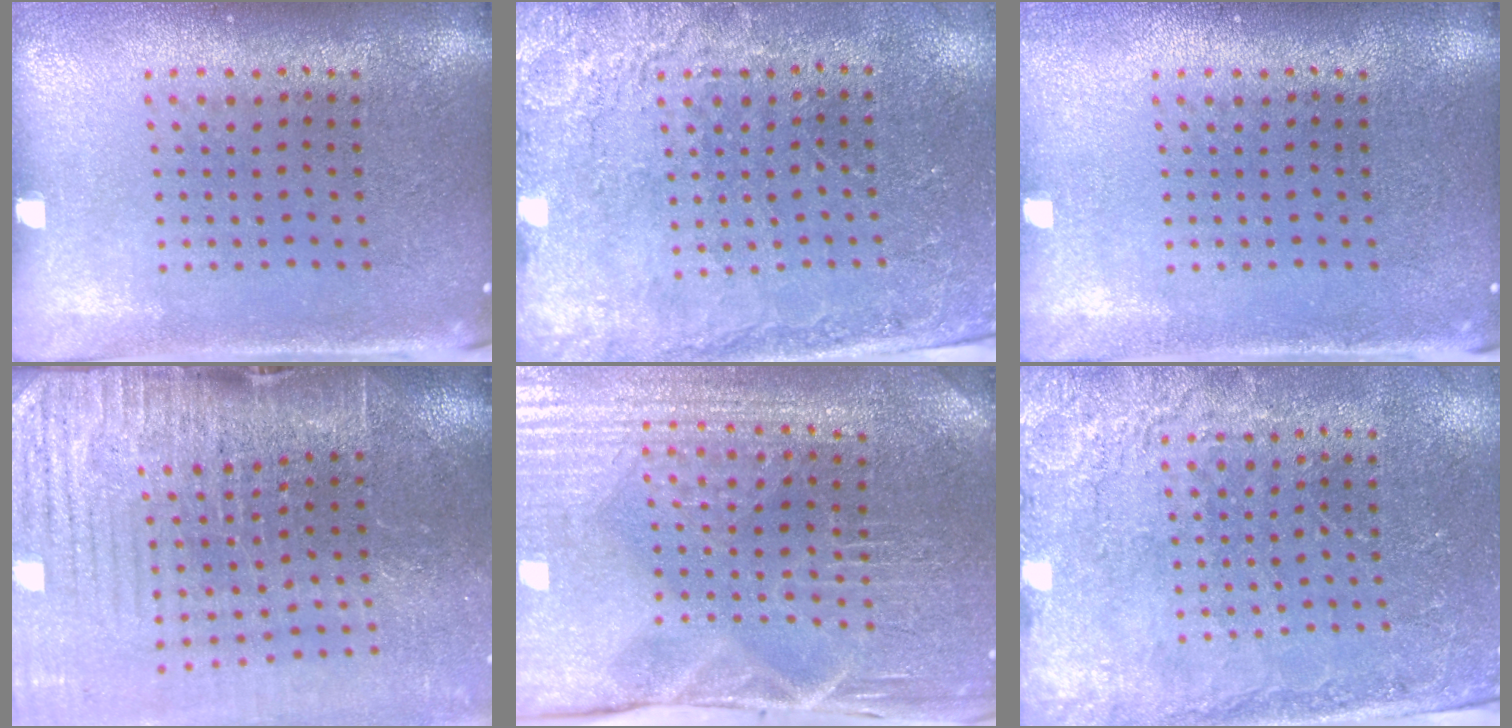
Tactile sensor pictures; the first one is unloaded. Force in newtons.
{"total": 2.5, "press": 2.4, "slide": 0.5}
{"total": 0.7, "press": 0.7, "slide": 0.1}
{"total": 4.1, "press": 3.9, "slide": 1.3}
{"total": 4.0, "press": 3.9, "slide": 0.6}
{"total": 2.5, "press": 2.4, "slide": 0.5}